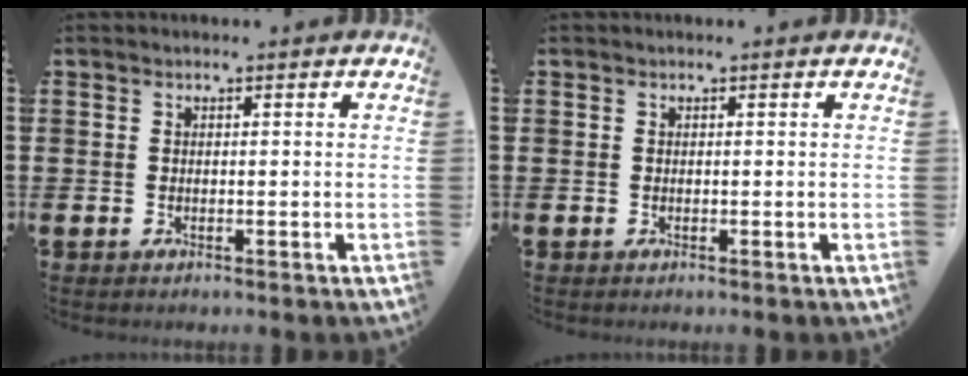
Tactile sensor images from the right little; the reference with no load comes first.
{"total": 0.0}